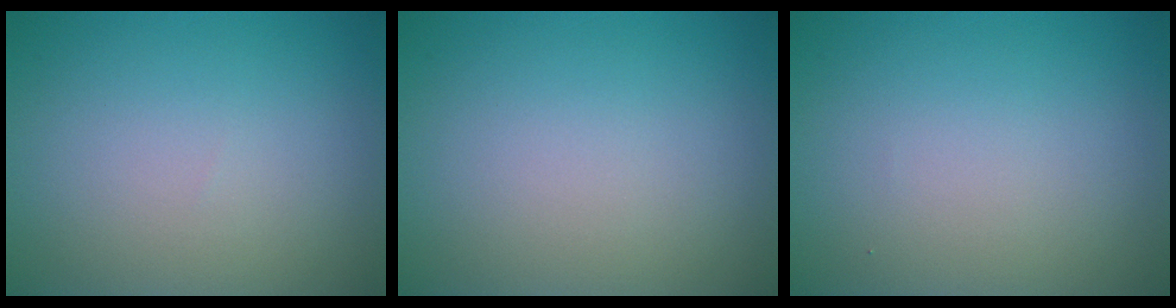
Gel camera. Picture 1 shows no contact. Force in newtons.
{"total": 0.0}
{"total": 0.0}